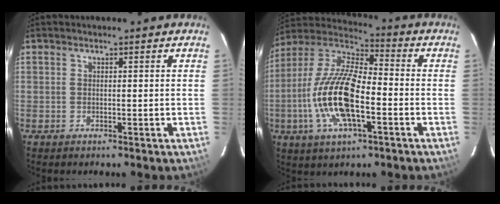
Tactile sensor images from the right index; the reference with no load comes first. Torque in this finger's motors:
{"motor_torque": [1.75, -0.39, 1.05, 0.21]}